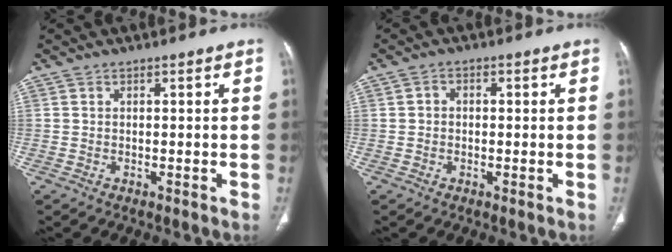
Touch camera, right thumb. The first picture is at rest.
{"total": 1.8, "force": [0.1, 1.5, 0.9], "torque": [-0.008, 0.009, -0.002]}